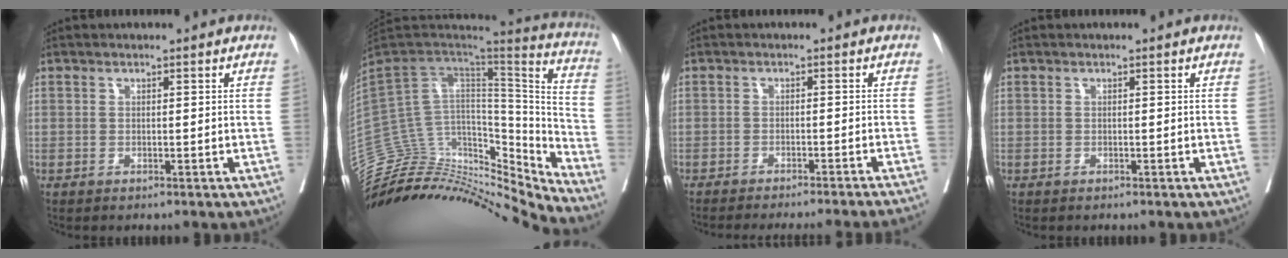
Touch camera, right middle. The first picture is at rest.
{"total": 30.2, "force": [-28.2, 6.0, 8.9], "torque": [-0.144, 0.040, -0.419]}
{"total": 15.0, "force": [-13.8, -1.4, 5.7], "torque": [-0.064, -0.038, -0.174]}
{"total": 0.0}